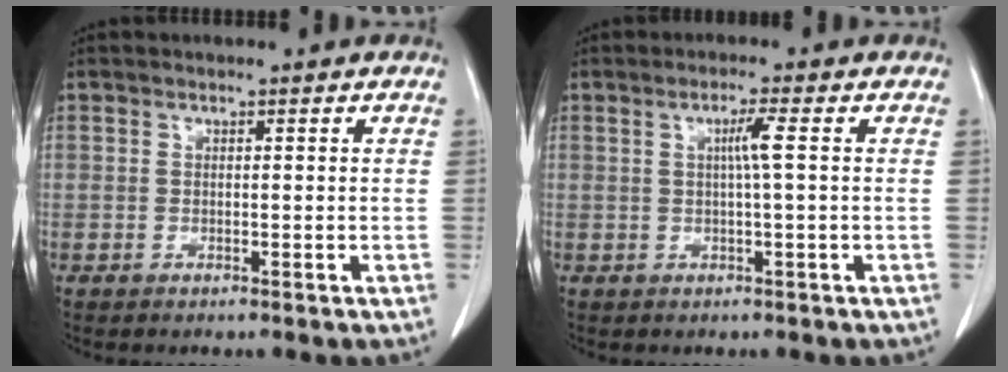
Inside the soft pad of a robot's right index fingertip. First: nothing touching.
{"total": 2.8, "force": [0.4, -0.6, 2.7], "torque": [-0.051, 0.001, 0.006]}